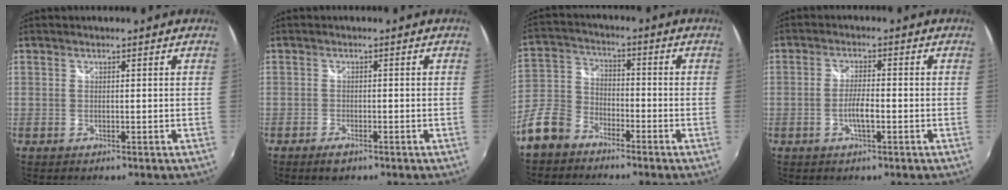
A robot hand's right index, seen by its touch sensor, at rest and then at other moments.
{"total": 2.5, "force": [-1.8, 1.1, 1.4], "torque": [-0.035, -0.003, -0.034]}
{"total": 12.1, "force": [-8.1, 7.8, 4.7], "torque": [-0.128, 0.024, -0.160]}
{"total": 3.9, "force": [-1.4, 0.7, 3.5], "torque": [-0.070, 0.000, -0.026]}